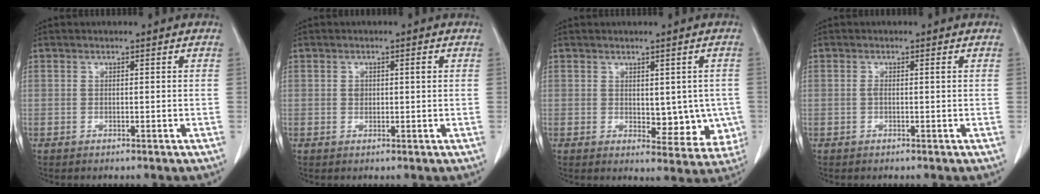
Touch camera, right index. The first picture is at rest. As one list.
[{"total": 1.6, "force": [0.3, 0.9, 1.3], "torque": [-0.025, 0.008, 0.009]}, {"total": 7.1, "force": [-0.2, 4.0, 5.9], "torque": [-0.046, -0.005, 0.007]}, {"total": 1.0, "force": [0.0, 0.1, 1.0], "torque": [-0.021, 0.001, 0.002]}]